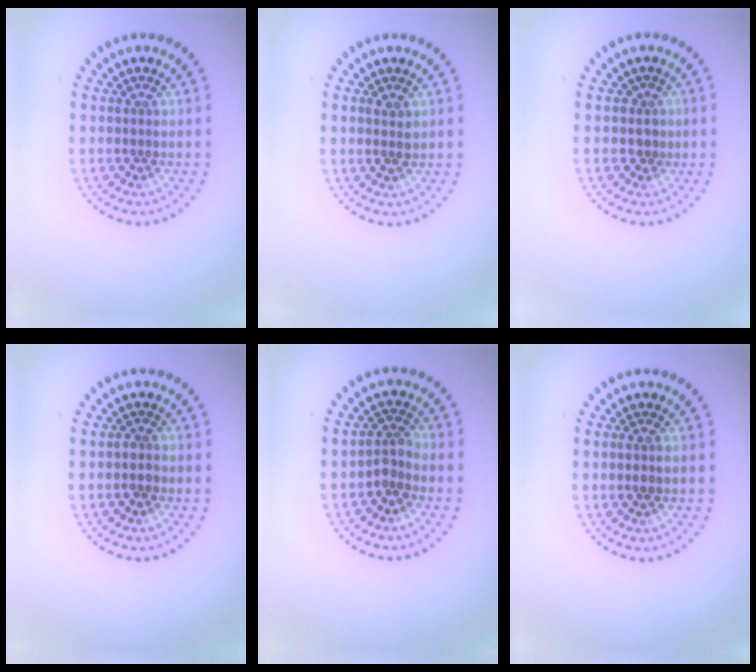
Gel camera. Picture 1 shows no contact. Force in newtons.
{"total": 1.4, "press": 1.3, "slide": 0.4}
{"total": 1.1, "press": 0.8, "slide": 0.8}
{"total": 1.2, "press": 1.0, "slide": 0.5}
{"total": 1.8, "press": 1.4, "slide": 1.1}
{"total": 1.1, "press": 1.0, "slide": 0.5}